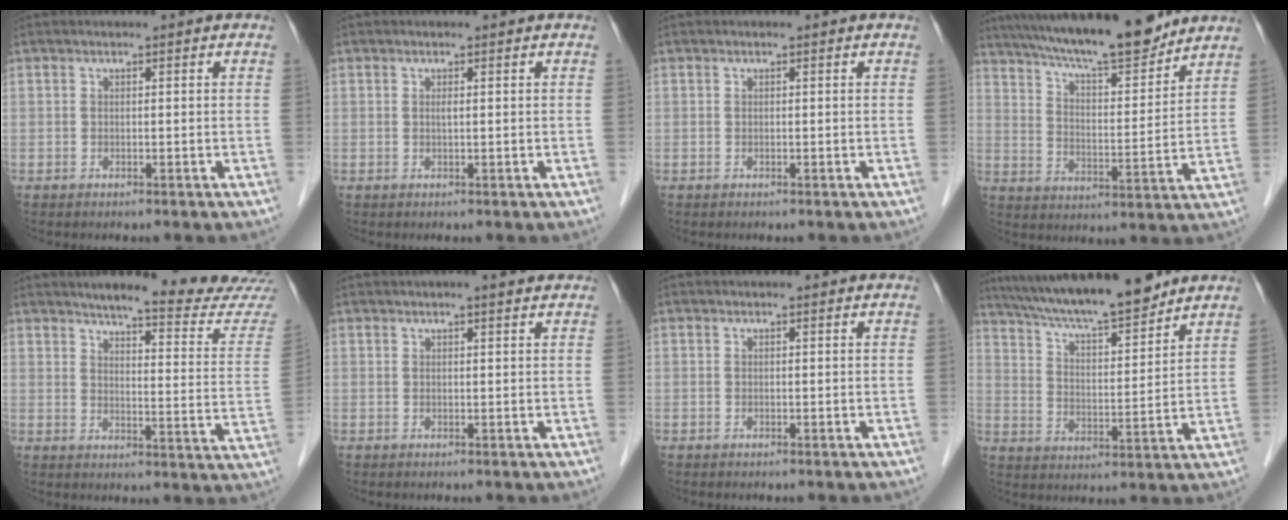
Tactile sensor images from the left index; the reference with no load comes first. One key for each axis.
{"total": 0.5, "fx": 0.2, "fy": 0.0, "fz": 0.5, "tx": -0.012, "ty": -0.001, "tz": 0.003}
{"total": 0.0}
{"total": 16.9, "fx": 14.6, "fy": 1.9, "fz": 8.3, "tx": -0.137, "ty": 0.008, "tz": 0.233}
{"total": 18.7, "fx": 17.5, "fy": 0.2, "fz": 6.7, "tx": -0.085, "ty": -0.089, "tz": 0.200}
{"total": 3.3, "fx": 2.8, "fy": 0.3, "fz": 1.8, "tx": -0.025, "ty": 0.017, "tz": 0.034}
{"total": 0.9, "fx": 0.9, "fy": 0.1, "fz": 0.2, "tx": -0.010, "ty": 0.008, "tz": 0.010}
{"total": 16.1, "fx": 14.0, "fy": 1.6, "fz": 7.7, "tx": -0.133, "ty": 0.013, "tz": 0.231}